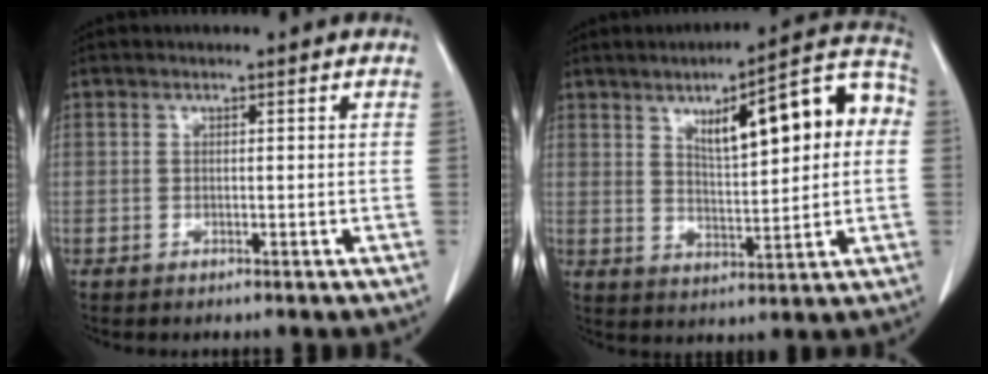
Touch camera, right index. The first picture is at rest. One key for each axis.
{"total": 15.0, "fx": 3.8, "fy": 3.7, "fz": 14.0, "tx": -0.188, "ty": 0.034, "tz": 0.055}